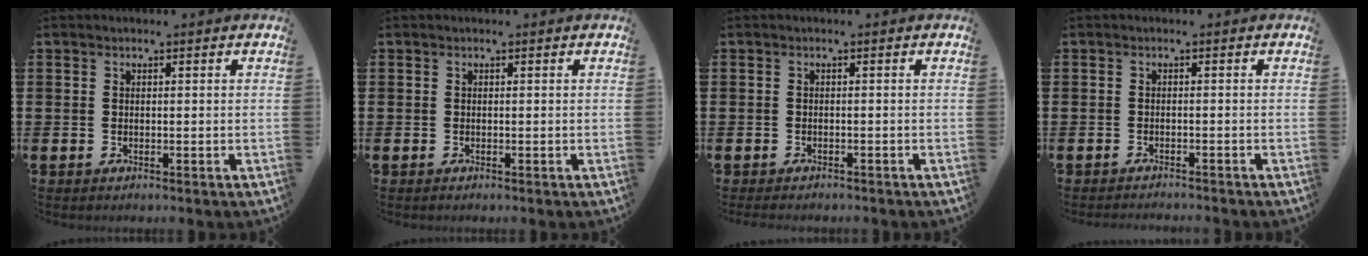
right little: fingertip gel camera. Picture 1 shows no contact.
{"total": 0.0}
{"total": 0.6, "force": [-0.6, 0.1, 0.1], "torque": [-0.004, -0.002, -0.012]}
{"total": 0.9, "force": [-0.9, -0.1, 0.0], "torque": [0.000, 0.000, -0.019]}